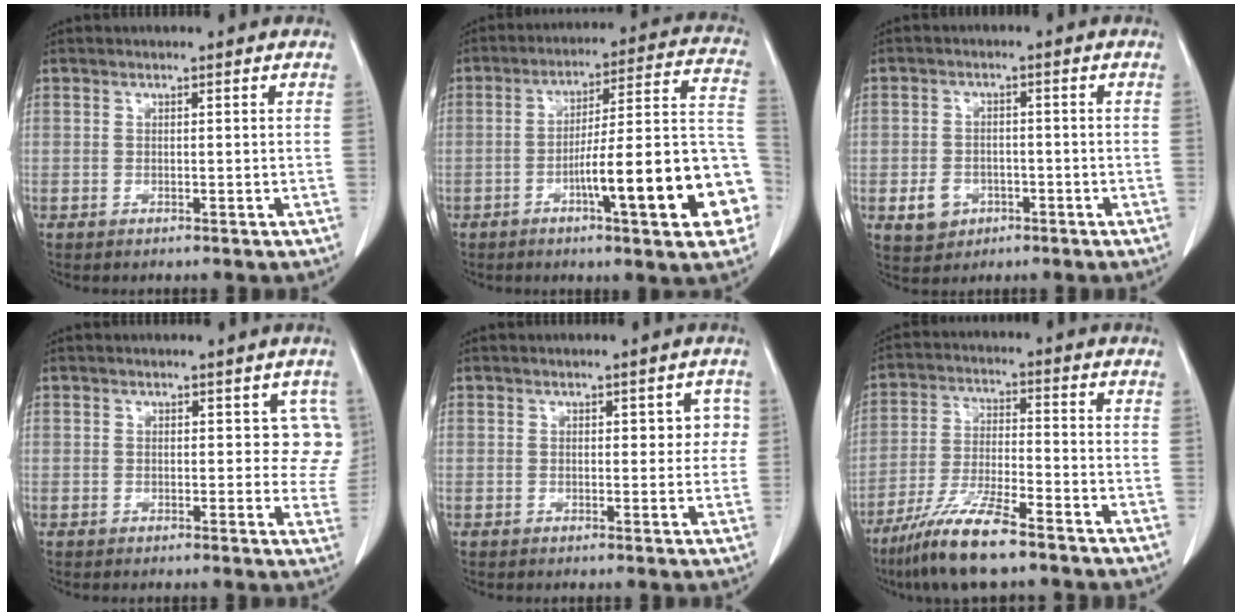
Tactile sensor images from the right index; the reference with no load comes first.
{"total": 18.9, "force": [-6.7, 2.0, 17.6], "torque": [-0.189, 0.029, -0.088]}
{"total": 4.6, "force": [-1.8, 3.8, 1.8], "torque": [-0.031, 0.004, -0.020]}
{"total": 4.7, "force": [1.6, 3.1, 3.2], "torque": [0.001, 0.003, 0.010]}
{"total": 3.1, "force": [0.8, 2.1, 2.2], "torque": [-0.008, 0.013, 0.007]}
{"total": 10.5, "force": [-7.7, 0.9, 7.1], "torque": [-0.146, -0.027, -0.146]}